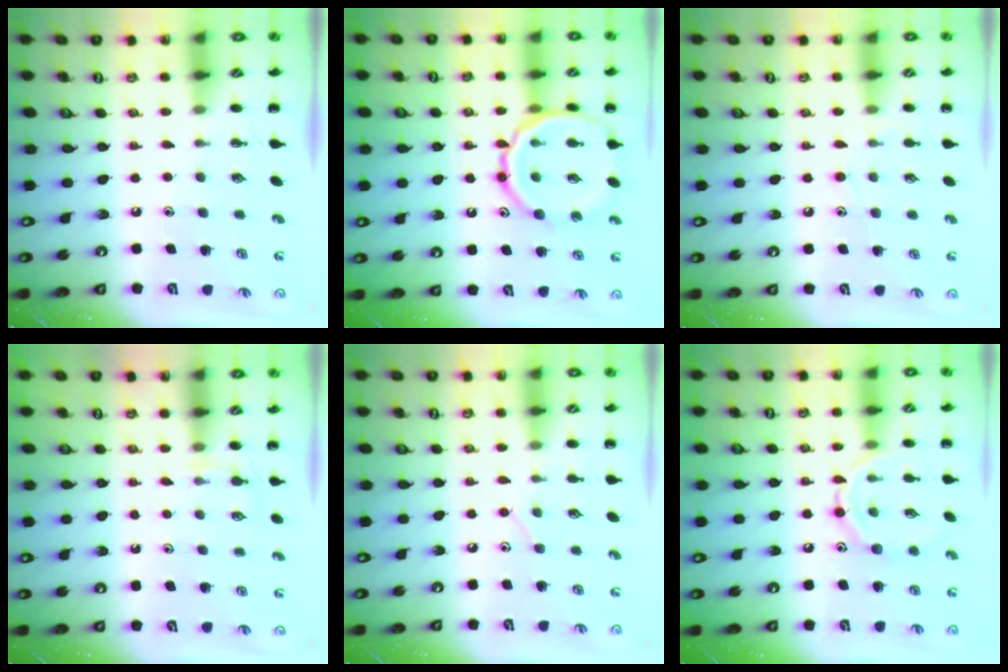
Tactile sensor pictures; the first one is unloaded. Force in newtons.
{"total": 15.5, "press": 15.4, "slide": 1.0}
{"total": 6.2, "press": 5.9, "slide": 2.1}
{"total": 3.9, "press": 3.7, "slide": 1.2}
{"total": 4.2, "press": 4.0, "slide": 1.3}
{"total": 9.5, "press": 9.5, "slide": 0.6}